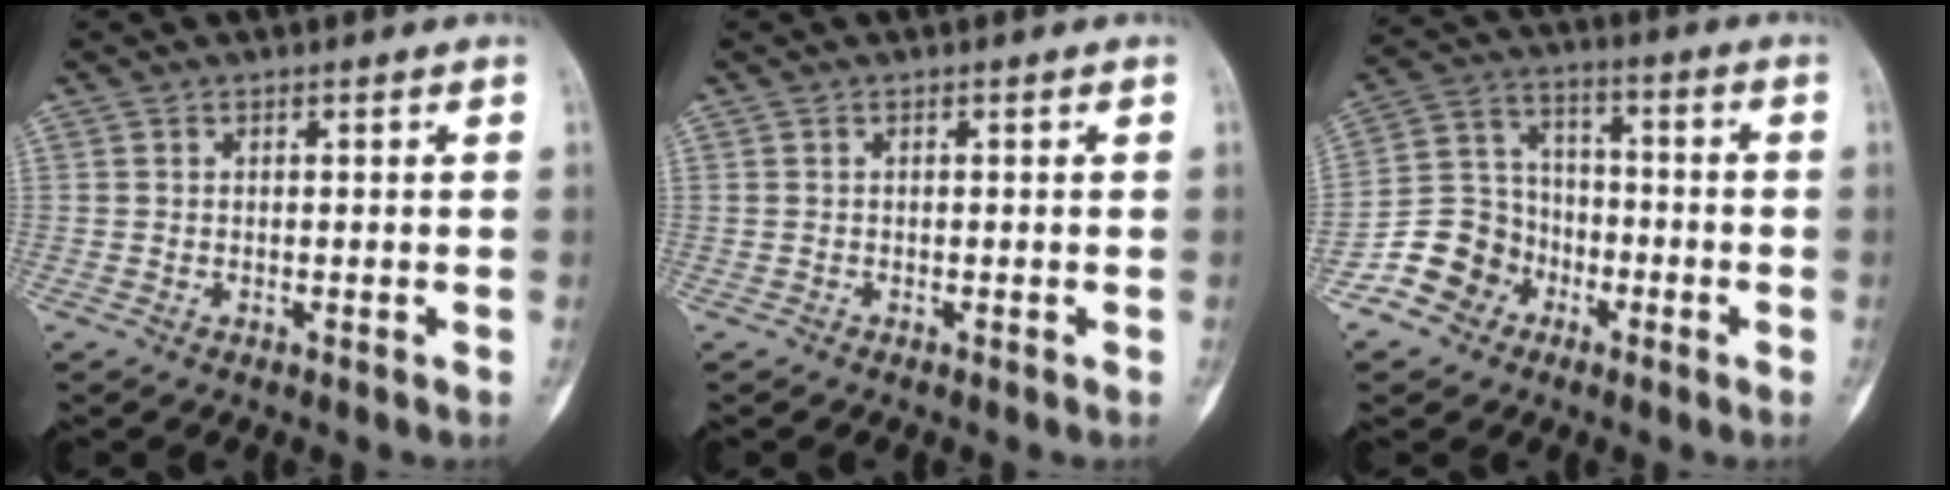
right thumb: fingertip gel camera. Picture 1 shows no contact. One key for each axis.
{"total": 0.0}
{"total": 10.9, "fx": -5.5, "fy": 9.1, "fz": 2.6, "tx": -0.009, "ty": 0.067, "tz": -0.101}